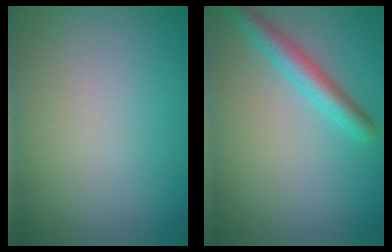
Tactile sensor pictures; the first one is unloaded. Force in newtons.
{"total": 2.9, "press": 2.9, "slide": 0.1}